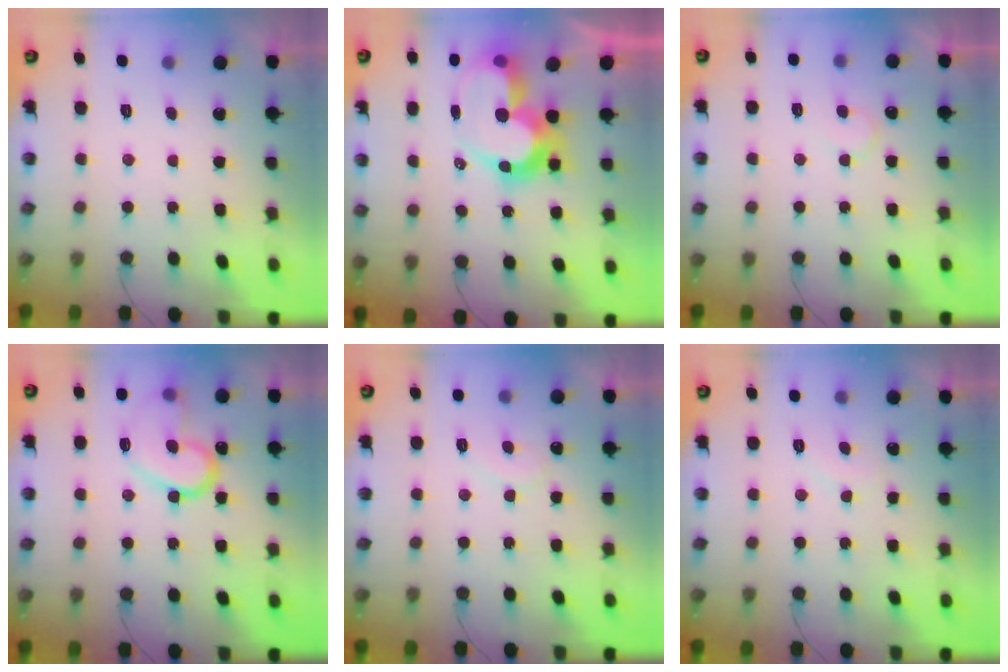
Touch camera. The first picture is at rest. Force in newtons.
{"total": 14.6, "press": 14.5, "slide": 1.6}
{"total": 7.1, "press": 7.1, "slide": 0.6}
{"total": 14.3, "press": 14.2, "slide": 1.2}
{"total": 6.0, "press": 6.0, "slide": 0.4}
{"total": 5.3, "press": 5.3, "slide": 0.4}